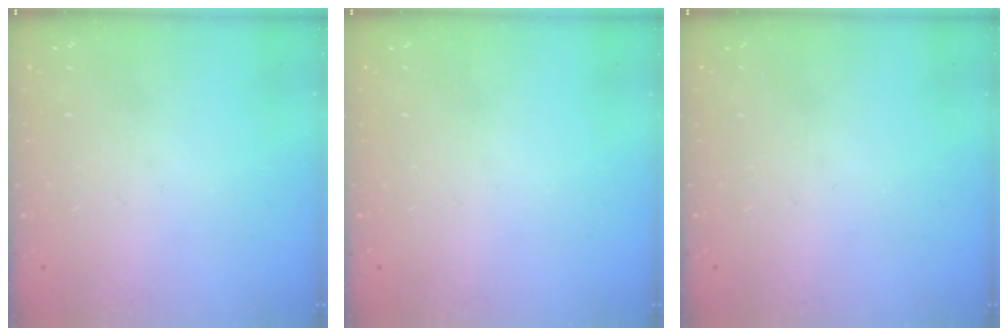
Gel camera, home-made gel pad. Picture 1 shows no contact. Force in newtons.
{"total": 0.0}
{"total": 0.0}